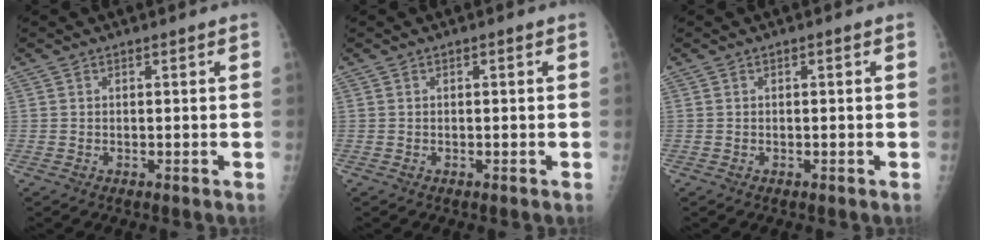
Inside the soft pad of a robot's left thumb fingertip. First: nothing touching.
{"total": 0.0}
{"total": 0.0}